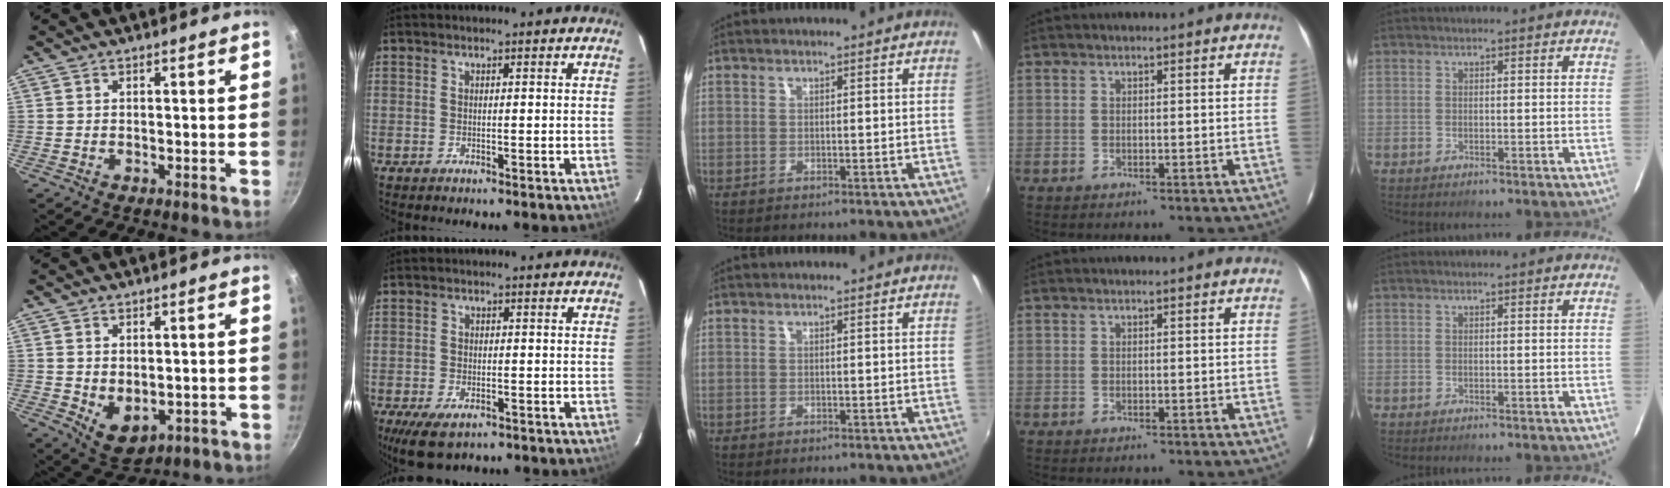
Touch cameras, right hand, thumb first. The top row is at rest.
{"thumb": {"total": 6.2, "force": [-0.2, 4.2, 4.5], "torque": [-0.061, -0.016, 0.015]}, "index": {"total": 6.8, "force": [-4.0, 3.5, 4.2], "torque": [-0.096, -0.023, -0.068]}}